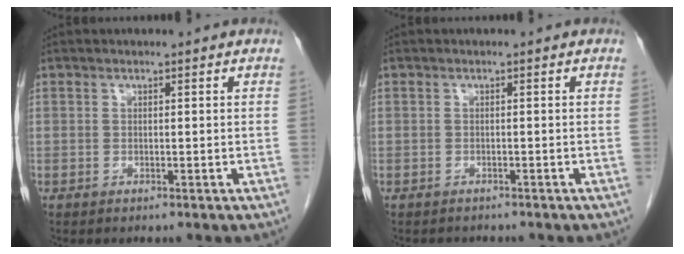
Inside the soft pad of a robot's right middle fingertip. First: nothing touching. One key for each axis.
{"total": 1.6, "fx": -1.5, "fy": 0.6, "fz": 0.0, "tx": -0.010, "ty": -0.005, "tz": -0.023}